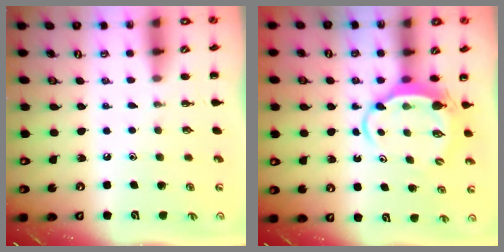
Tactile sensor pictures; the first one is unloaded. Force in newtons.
{"total": 5.0, "press": 4.9, "slide": 0.7}